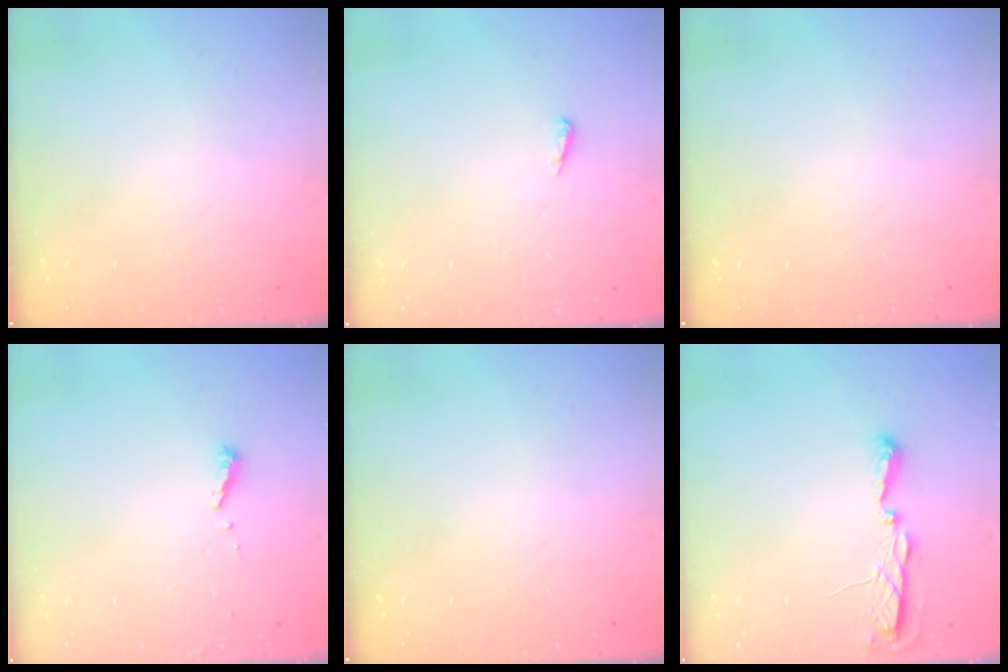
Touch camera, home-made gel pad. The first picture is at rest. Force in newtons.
{"total": 3.6, "press": 3.5, "slide": 0.6}
{"total": 0.0}
{"total": 5.3, "press": 5.3, "slide": 0.5}
{"total": 0.0}
{"total": 5.5, "press": 5.5, "slide": 0.6}